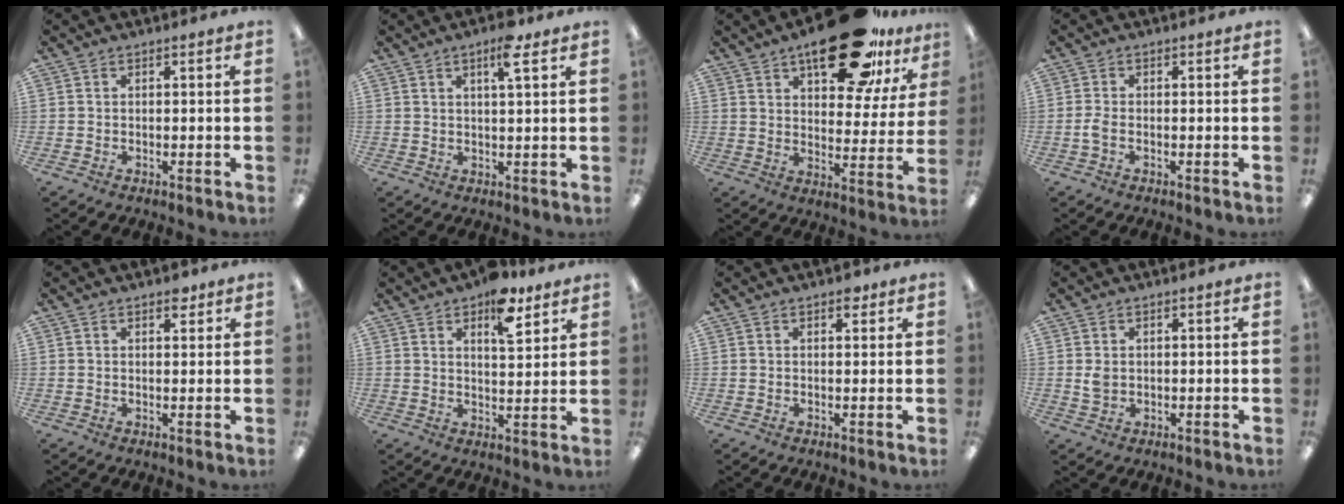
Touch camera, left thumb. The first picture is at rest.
{"total": 6.0, "force": [3.5, 1.3, 4.7], "torque": [-0.079, -0.004, 0.054]}
{"total": 22.8, "force": [14.5, 9.9, 14.6], "torque": [-0.193, -0.074, 0.233]}
{"total": 2.2, "force": [-0.5, 1.1, 1.8], "torque": [-0.032, 0.004, -0.008]}
{"total": 2.7, "force": [2.0, 1.4, 1.2], "torque": [-0.002, -0.008, 0.031]}
{"total": 10.2, "force": [6.9, 4.5, 6.1], "torque": [-0.073, -0.035, 0.114]}
{"total": 2.3, "force": [1.6, 1.2, 1.1], "torque": [0.001, -0.006, 0.023]}
{"total": 2.6, "force": [0.7, 2.0, 1.5], "torque": [-0.022, 0.001, 0.010]}